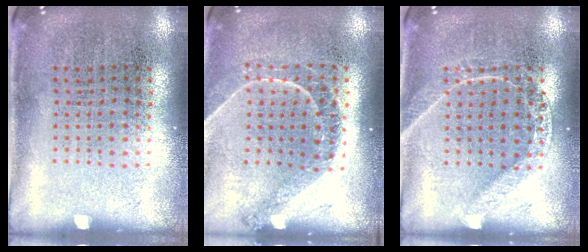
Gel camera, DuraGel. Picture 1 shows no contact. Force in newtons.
{"total": 1.2, "press": 1.2, "slide": 0.3}
{"total": 1.8, "press": 1.8, "slide": 0.3}